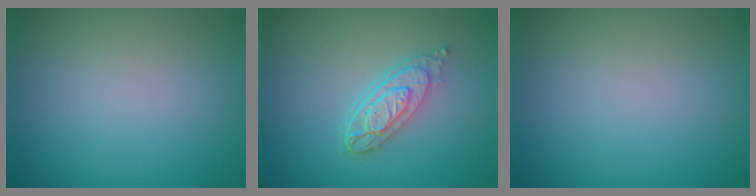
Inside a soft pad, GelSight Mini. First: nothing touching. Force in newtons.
{"total": 4.1, "press": 3.0, "slide": 2.7}
{"total": 0.0}